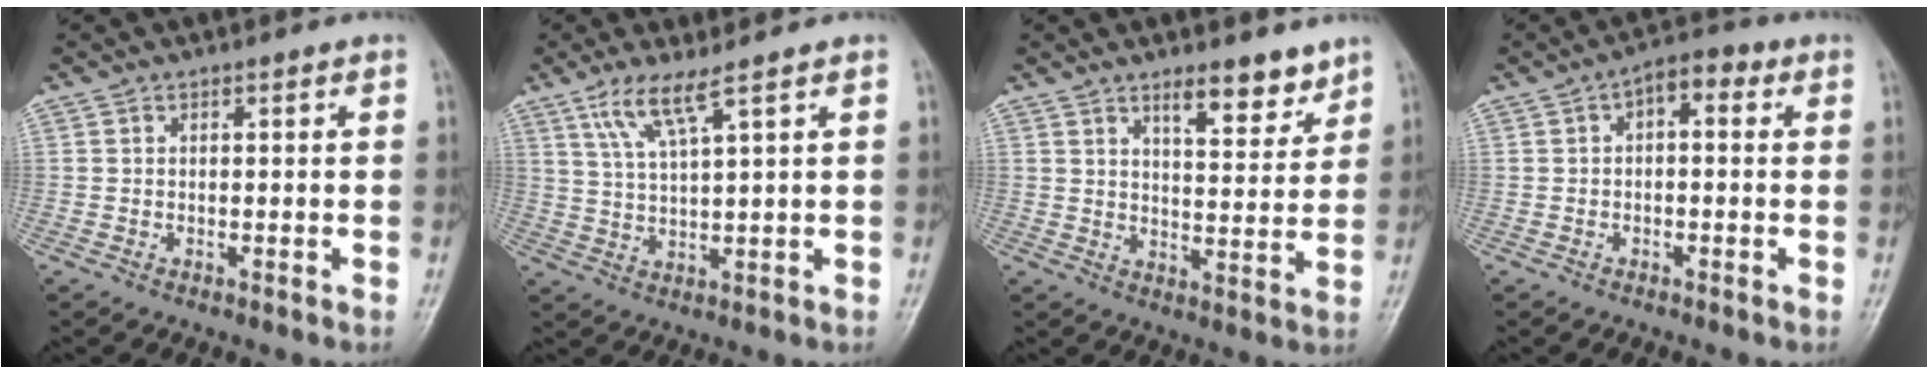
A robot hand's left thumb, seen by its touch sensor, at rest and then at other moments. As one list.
[{"total": 5.7, "force": [3.7, 0.4, 4.3], "torque": [-0.094, -0.019, 0.084]}, {"total": 7.7, "force": [5.6, 2.5, 4.7], "torque": [-0.048, -0.041, 0.084]}, {"total": 5.1, "force": [1.0, 2.8, 4.2], "torque": [-0.044, 0.022, 0.003]}]